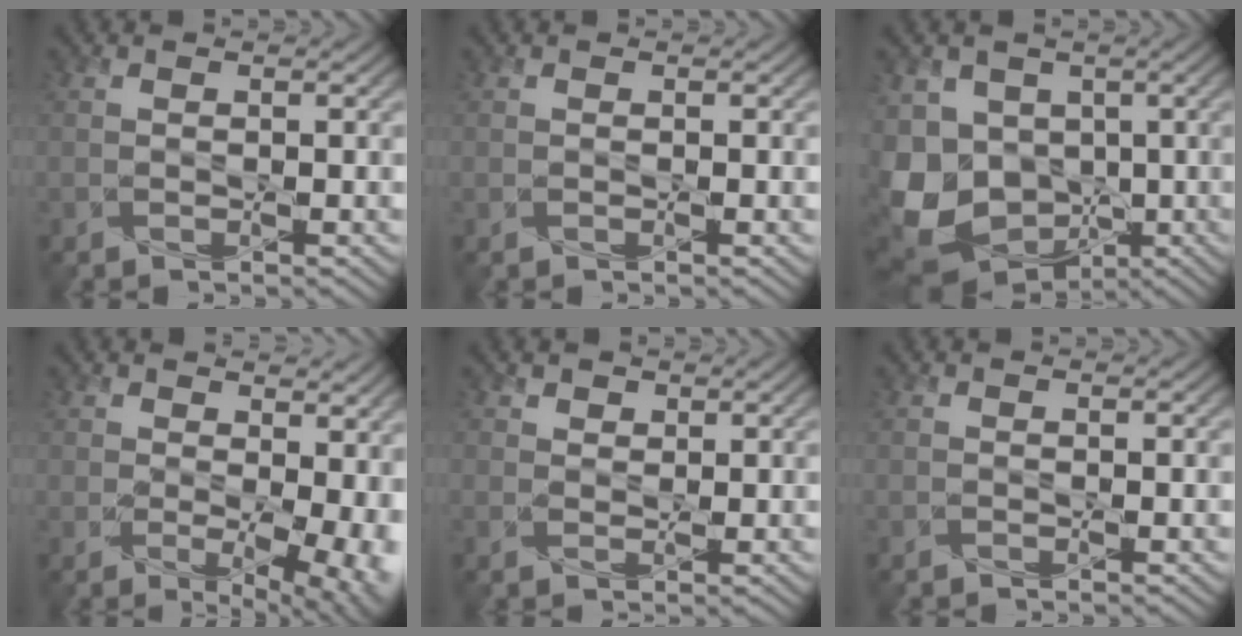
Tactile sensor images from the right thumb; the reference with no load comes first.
{"total": 0.0}
{"total": 13.3, "force": [-4.0, 10.4, 7.2], "torque": [-0.186, -0.022, -0.063]}
{"total": 10.2, "force": [0.6, 6.1, 8.1], "torque": [-0.082, -0.022, 0.038]}
{"total": 1.6, "force": [1.2, 1.1, -0.1], "torque": [0.001, -0.002, 0.014]}
{"total": 0.0}